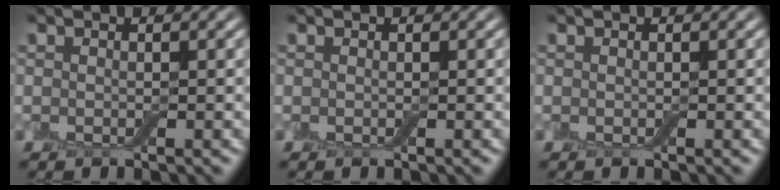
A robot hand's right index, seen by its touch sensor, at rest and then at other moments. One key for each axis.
{"total": 0.0}
{"total": 0.0}